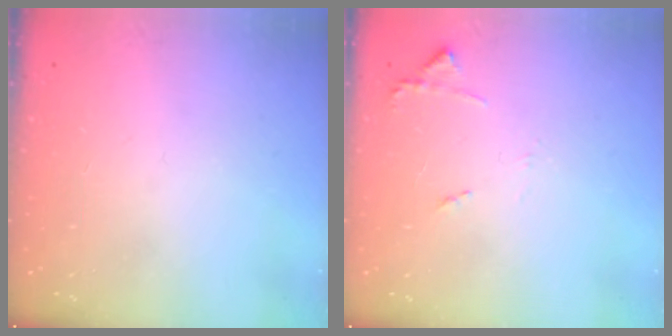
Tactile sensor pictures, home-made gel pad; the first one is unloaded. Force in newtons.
{"total": 7.8, "press": 7.7, "slide": 0.7}